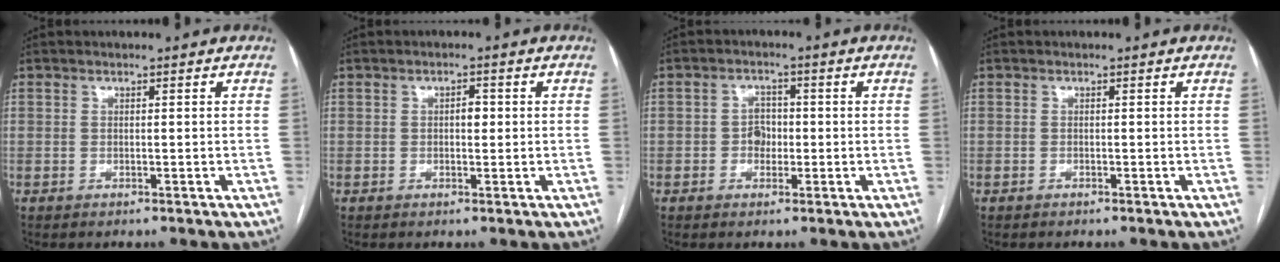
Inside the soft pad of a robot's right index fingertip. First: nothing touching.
{"total": 1.7, "force": [0.1, 0.9, 1.5], "torque": [-0.020, 0.005, 0.000]}
{"total": 3.0, "force": [-0.5, 2.4, 1.8], "torque": [-0.023, 0.010, -0.010]}
{"total": 0.0}